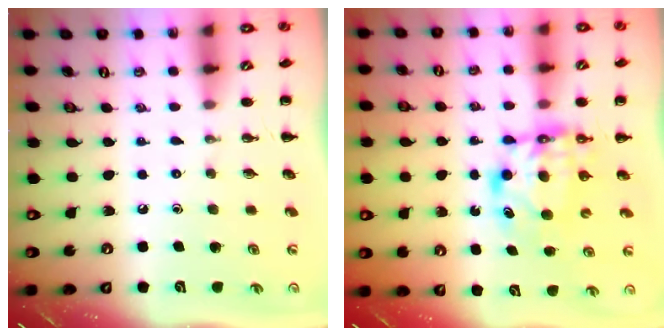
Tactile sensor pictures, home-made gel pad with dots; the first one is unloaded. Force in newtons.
{"total": 6.7, "press": 6.6, "slide": 1.0}